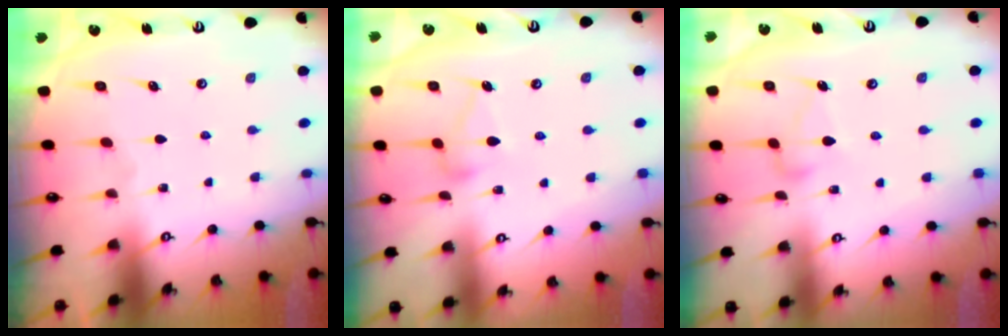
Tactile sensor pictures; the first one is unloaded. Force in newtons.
{"total": 8.4, "press": 8.4, "slide": 0.1}
{"total": 4.3, "press": 4.3, "slide": 0.2}